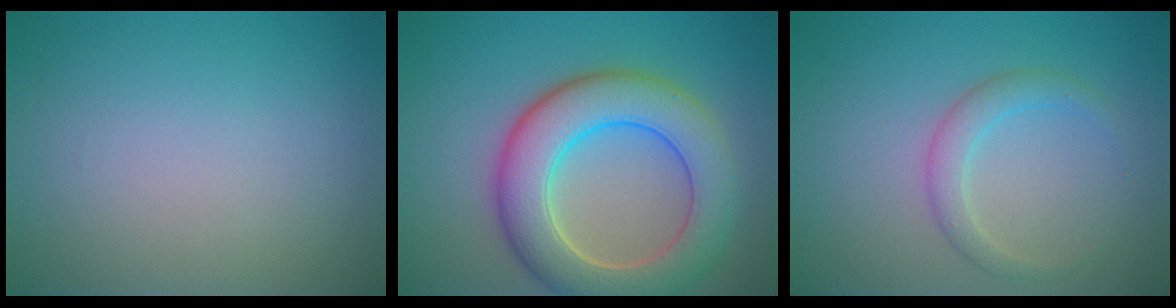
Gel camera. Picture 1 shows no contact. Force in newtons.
{"total": 8.5, "press": 8.5, "slide": 0.5}
{"total": 2.0, "press": 2.0, "slide": 0.2}